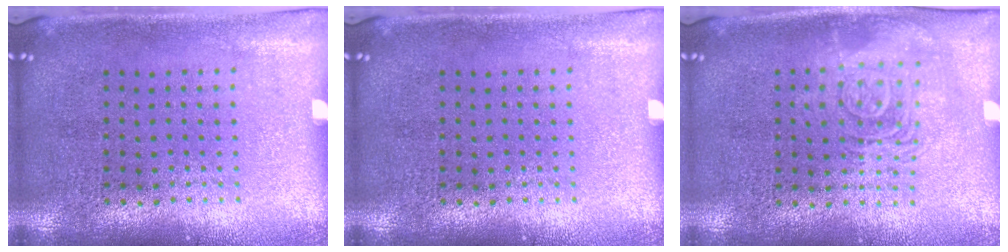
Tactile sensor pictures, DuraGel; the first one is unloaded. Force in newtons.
{"total": 0.0}
{"total": 2.5, "press": 2.5, "slide": 0.5}